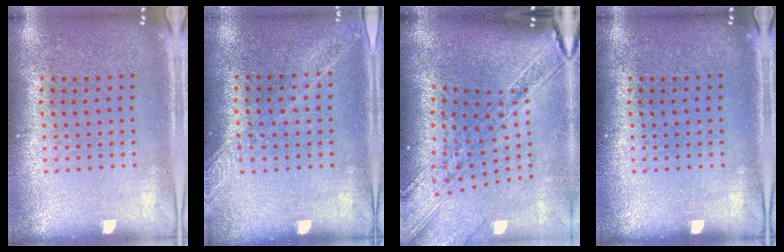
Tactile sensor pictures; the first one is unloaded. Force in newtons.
{"total": 1.2, "press": 1.1, "slide": 0.1}
{"total": 2.7, "press": 2.1, "slide": 1.6}
{"total": 0.0}